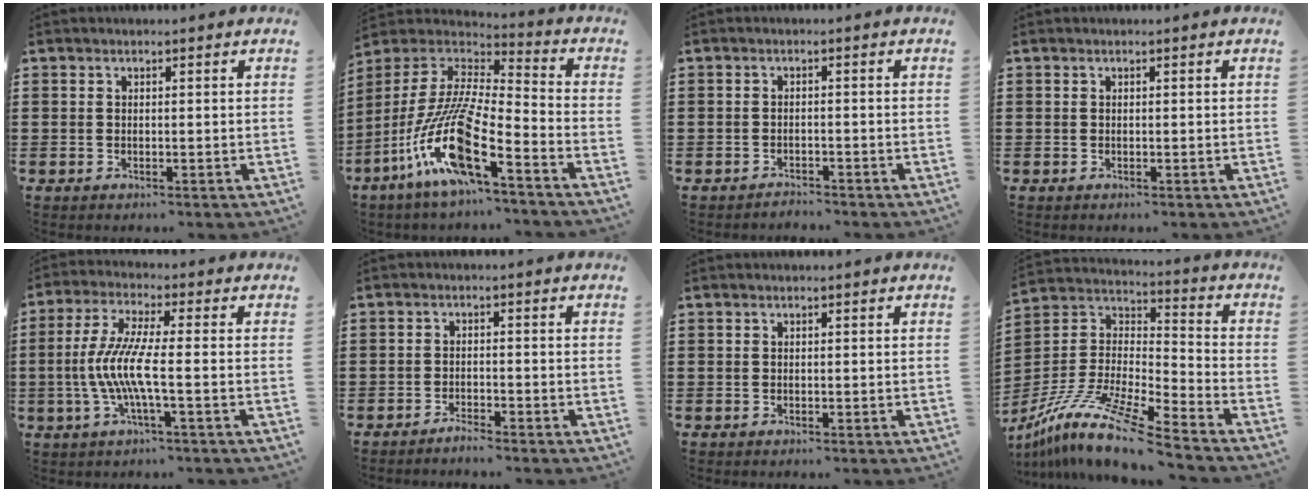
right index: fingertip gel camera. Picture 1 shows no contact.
{"total": 13.8, "force": [-7.9, 2.0, 11.1], "torque": [-0.248, -0.020, -0.161]}
{"total": 1.4, "force": [-1.4, 0.1, -0.1], "torque": [-0.004, 0.003, -0.030]}
{"total": 0.0}
{"total": 8.2, "force": [-1.8, 0.8, 7.9], "torque": [-0.179, -0.019, -0.044]}
{"total": 1.6, "force": [-1.6, 0.0, 0.3], "torque": [-0.008, 0.002, -0.031]}
{"total": 0.0}
{"total": 12.3, "force": [-10.0, 0.5, 7.2], "torque": [-0.163, -0.001, -0.205]}